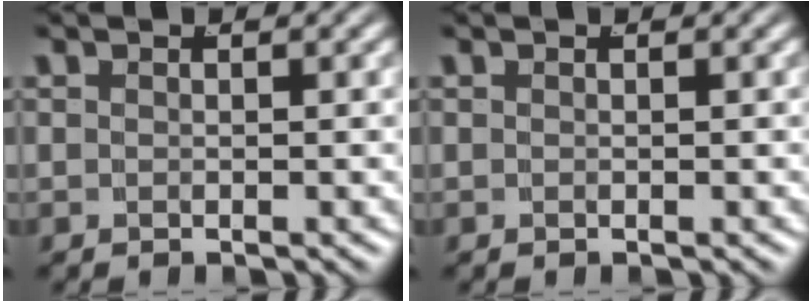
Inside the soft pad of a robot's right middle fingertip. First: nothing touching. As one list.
[{"total": 0.0}]